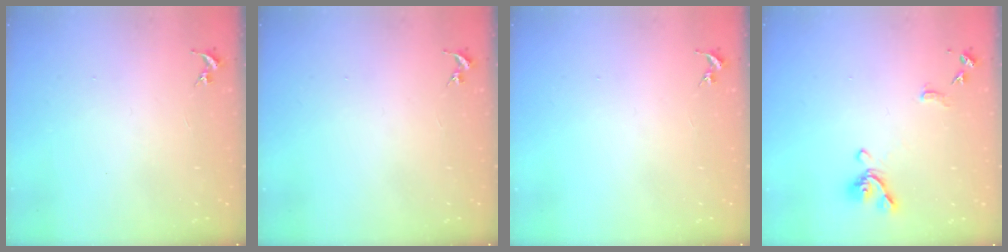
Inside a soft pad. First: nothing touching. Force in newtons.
{"total": 0.0}
{"total": 0.0}
{"total": 11.0, "press": 10.9, "slide": 1.2}